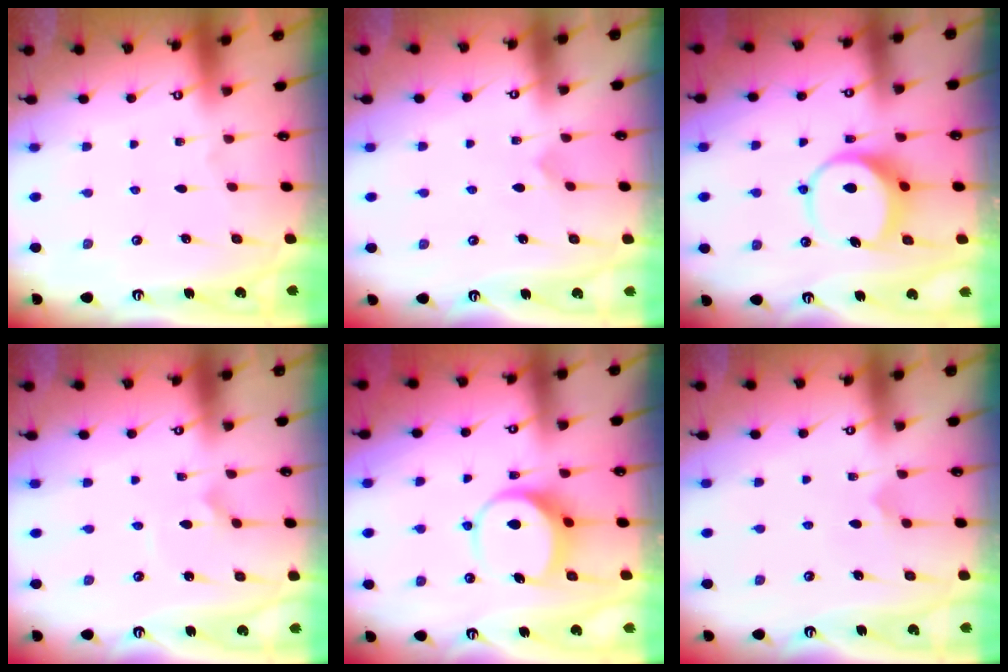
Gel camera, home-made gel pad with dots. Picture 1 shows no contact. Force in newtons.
{"total": 3.6, "press": 3.5, "slide": 0.3}
{"total": 9.8, "press": 9.7, "slide": 1.1}
{"total": 2.8, "press": 2.8, "slide": 0.2}
{"total": 6.3, "press": 6.2, "slide": 0.9}
{"total": 6.4, "press": 6.3, "slide": 0.6}